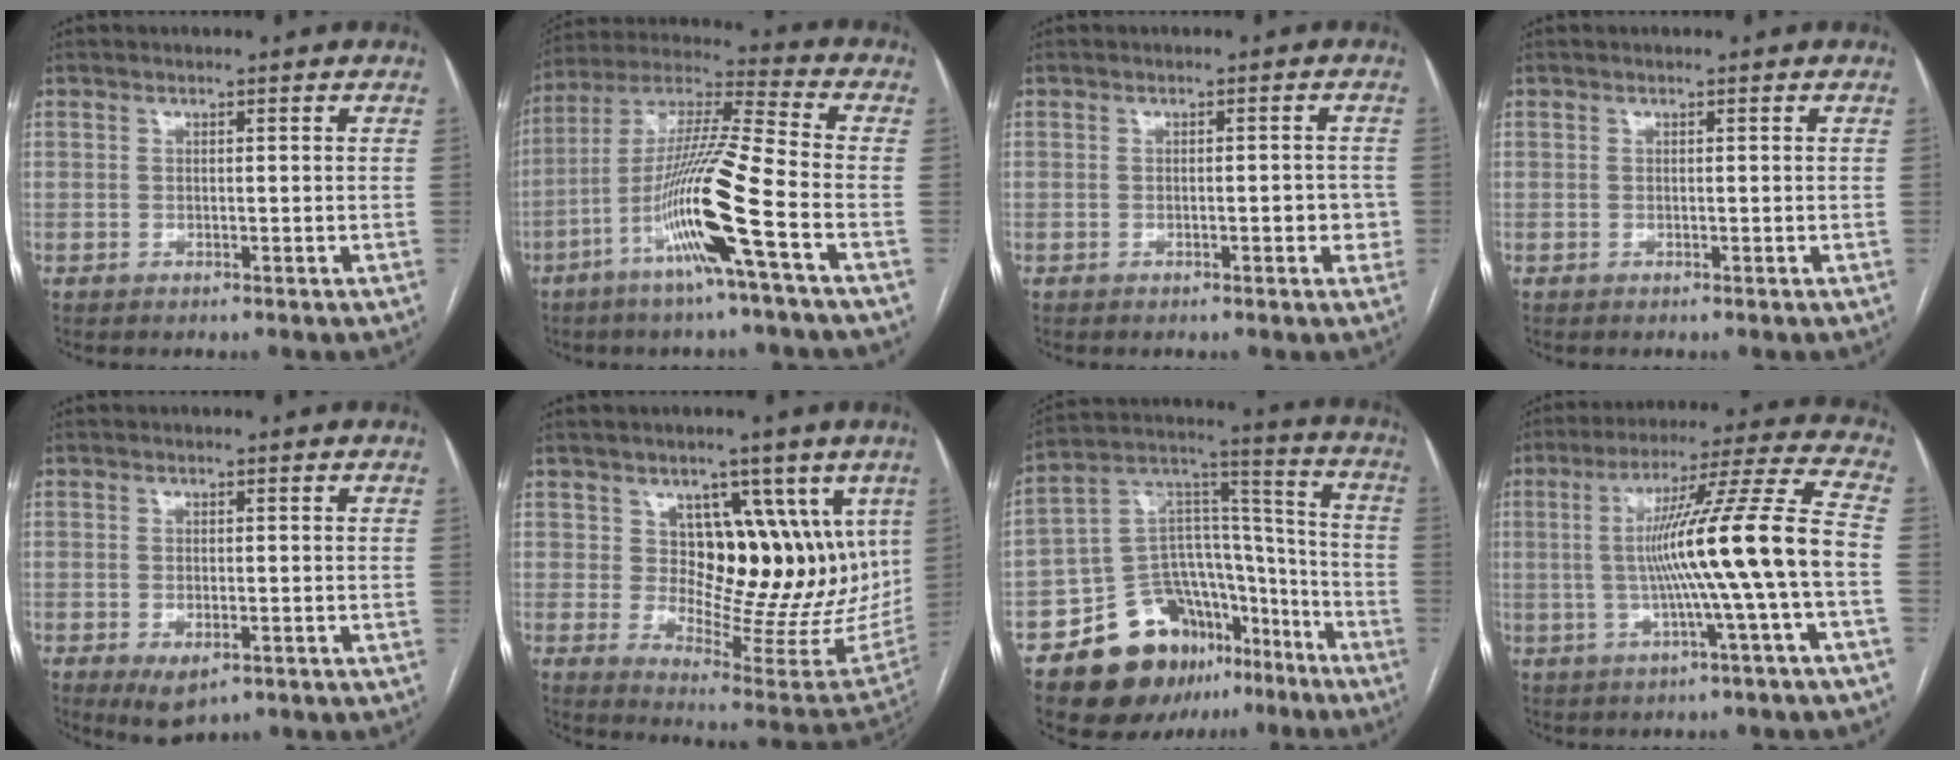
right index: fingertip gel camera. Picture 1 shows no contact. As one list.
[{"total": 15.8, "force": [-6.3, -0.9, 14.4], "torque": [-0.286, -0.004, -0.123]}, {"total": 2.8, "force": [-0.6, 1.1, 2.4], "torque": [-0.026, 0.004, -0.007]}, {"total": 0.0}, {"total": 4.2, "force": [-1.8, 1.9, 3.3], "torque": [-0.056, -0.008, -0.017]}, {"total": 15.1, "force": [5.6, 8.1, 11.4], "torque": [-0.130, 0.001, 0.099]}, {"total": 19.6, "force": [-12.4, 11.9, 9.3], "torque": [-0.134, 0.077, -0.195]}, {"total": 15.2, "force": [-2.1, -2.0, 15.0], "torque": [-0.244, 0.014, -0.036]}]